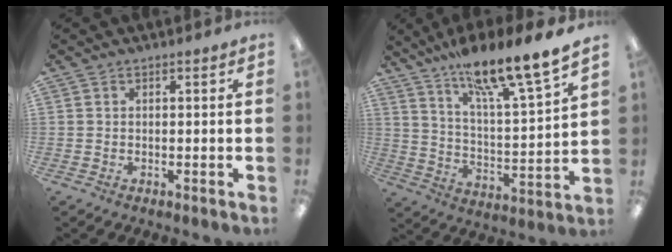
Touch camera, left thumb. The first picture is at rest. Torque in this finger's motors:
{"motor_torque": [0.46, 0.43, 1.35, -1.42, 0.14]}